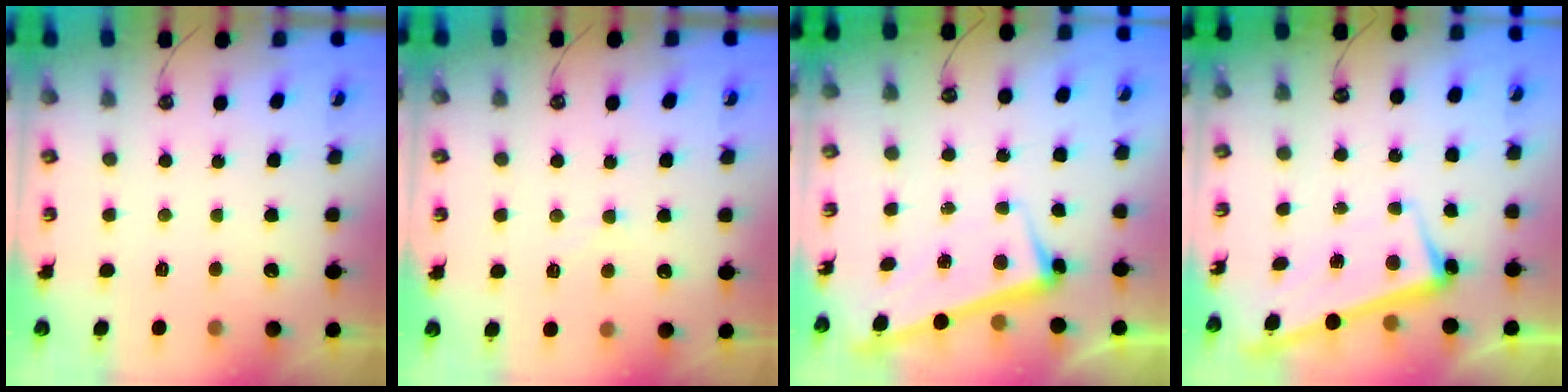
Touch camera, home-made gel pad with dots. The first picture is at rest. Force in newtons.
{"total": 0.7, "press": 0.5, "slide": 0.5}
{"total": 2.6, "press": 2.5, "slide": 0.6}
{"total": 2.6, "press": 2.6, "slide": 0.5}